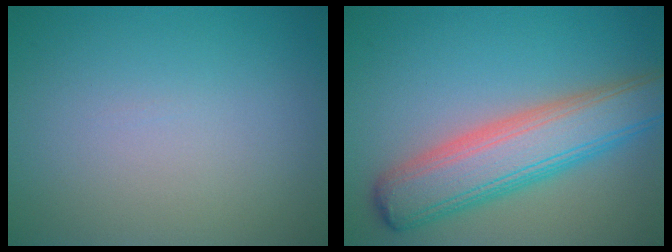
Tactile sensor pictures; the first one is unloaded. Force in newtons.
{"total": 7.6, "press": 7.6, "slide": 0.2}